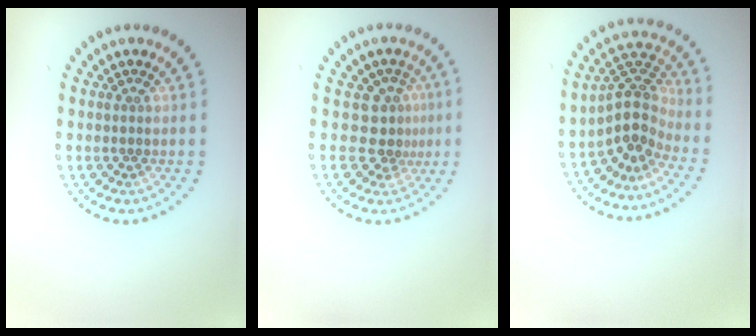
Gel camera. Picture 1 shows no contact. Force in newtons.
{"total": 2.7, "press": 2.0, "slide": 1.9}
{"total": 3.8, "press": 3.0, "slide": 2.3}